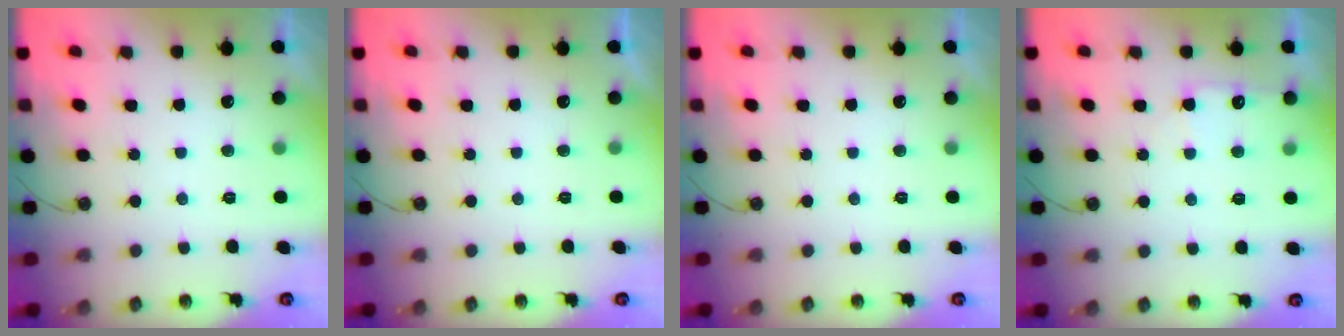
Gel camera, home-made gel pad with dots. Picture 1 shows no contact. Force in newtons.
{"total": 0.0}
{"total": 0.0}
{"total": 7.3, "press": 7.3, "slide": 0.7}